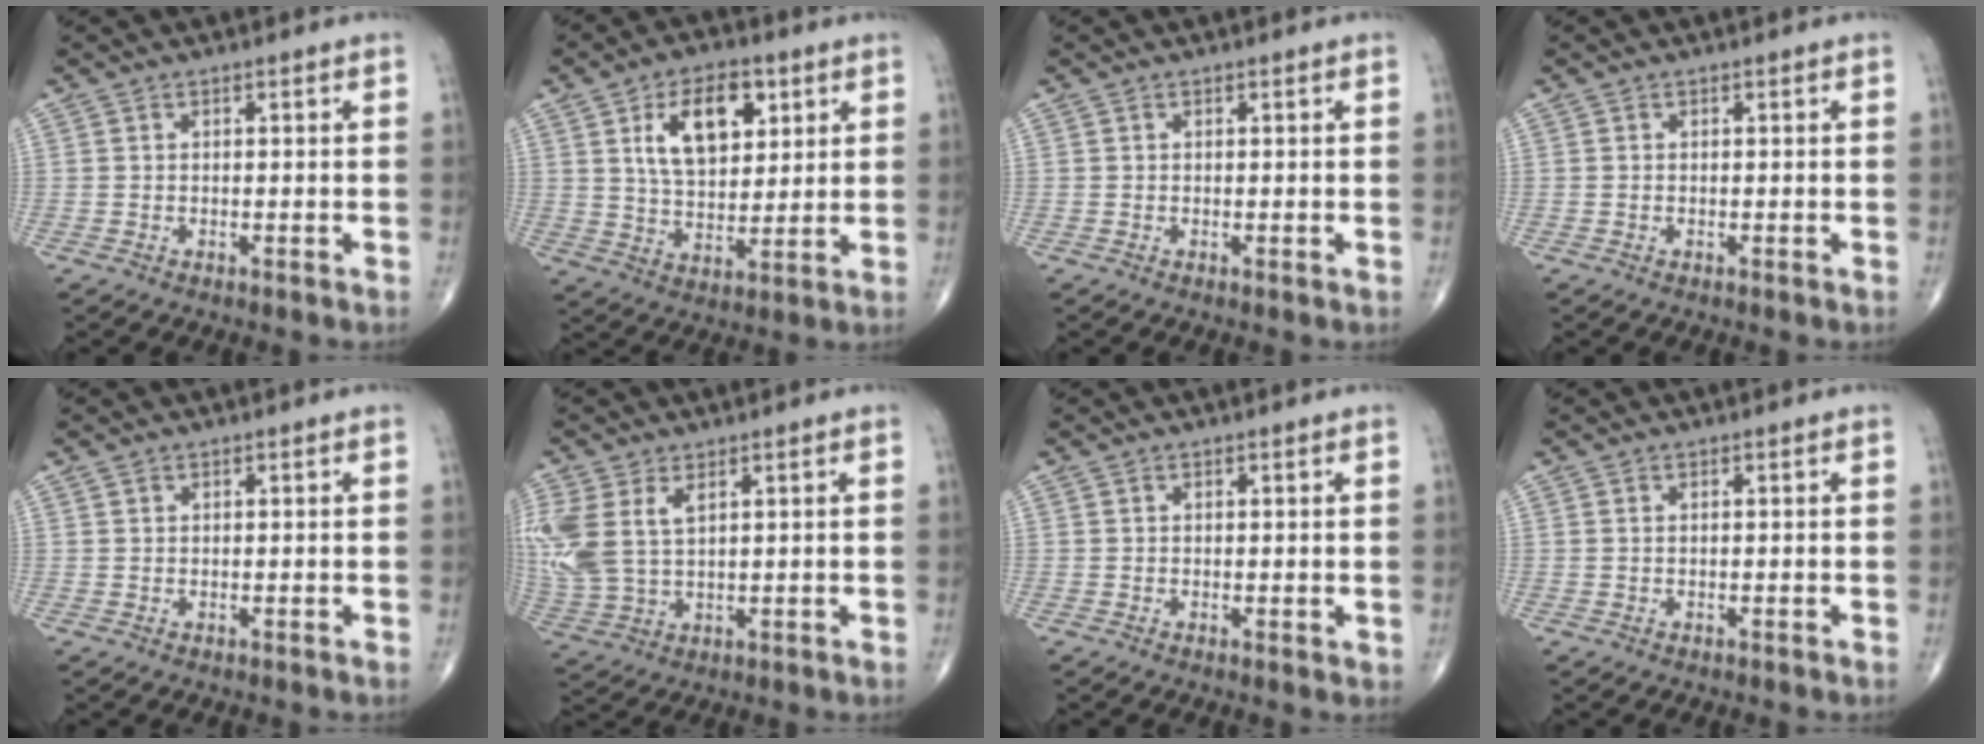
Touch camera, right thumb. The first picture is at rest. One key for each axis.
{"total": 13.1, "fx": 4.9, "fy": 7.4, "fz": 9.7, "tx": -0.130, "ty": -0.016, "tz": 0.089}
{"total": 0.0}
{"total": 0.0}
{"total": 0.6, "fx": 0.4, "fy": 0.4, "fz": 0.1, "tx": -0.002, "ty": 0.000, "tz": 0.007}
{"total": 12.4, "fx": 4.0, "fy": 7.5, "fz": 9.0, "tx": -0.235, "ty": -0.004, "tz": 0.093}
{"total": 0.8, "fx": 0.3, "fy": 0.5, "fz": 0.6, "tx": -0.009, "ty": -0.004, "tz": 0.005}
{"total": 0.0}